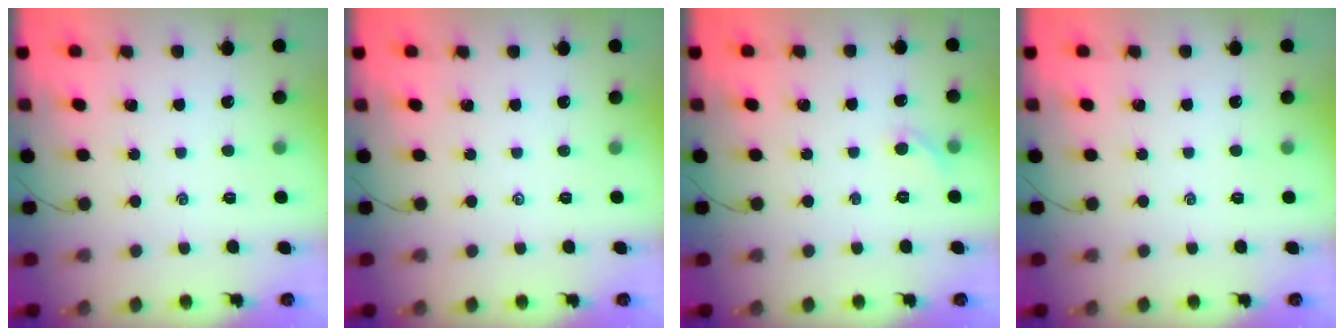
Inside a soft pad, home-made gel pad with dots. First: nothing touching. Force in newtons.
{"total": 0.0}
{"total": 4.4, "press": 4.0, "slide": 1.6}
{"total": 0.0}